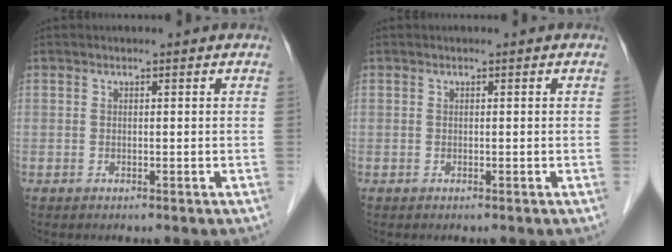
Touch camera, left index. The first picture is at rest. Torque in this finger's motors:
{"motor_torque": [0.00, 0.00, 0.00, 0.00]}